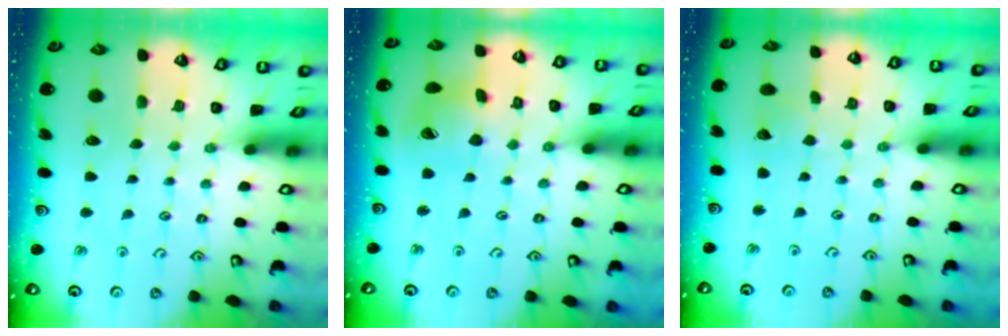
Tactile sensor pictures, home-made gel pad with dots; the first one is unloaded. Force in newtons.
{"total": 9.1, "press": 9.1, "slide": 1.1}
{"total": 2.4, "press": 2.4, "slide": 0.2}